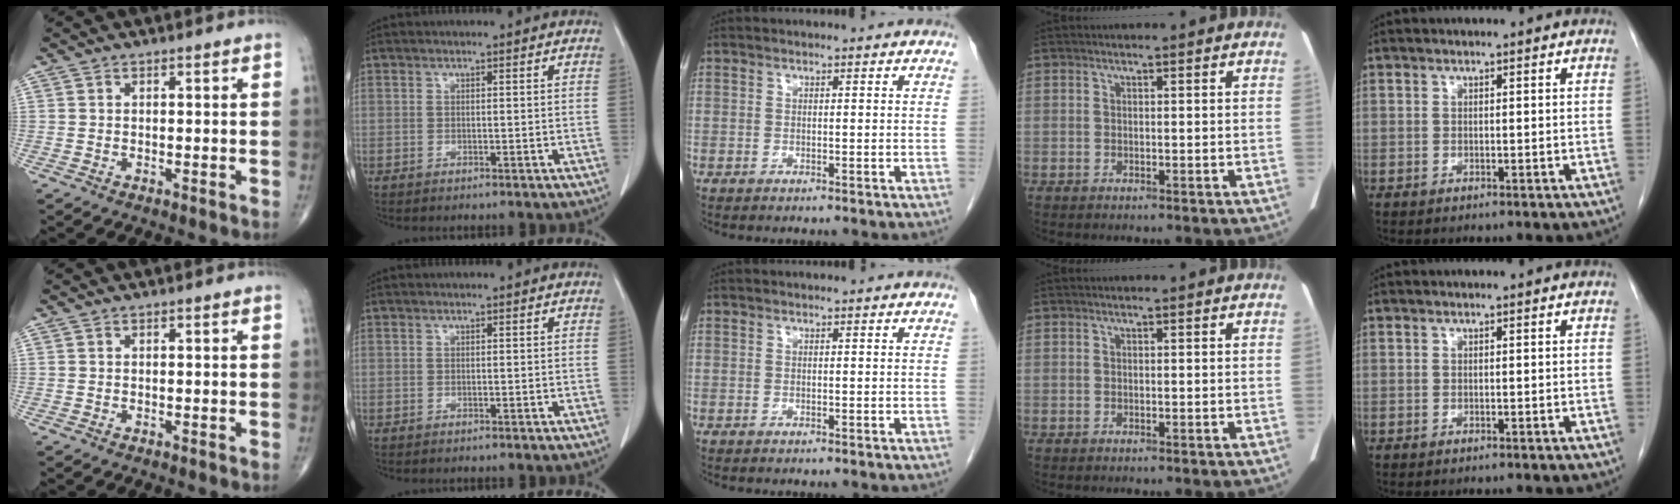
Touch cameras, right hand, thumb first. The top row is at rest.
{}